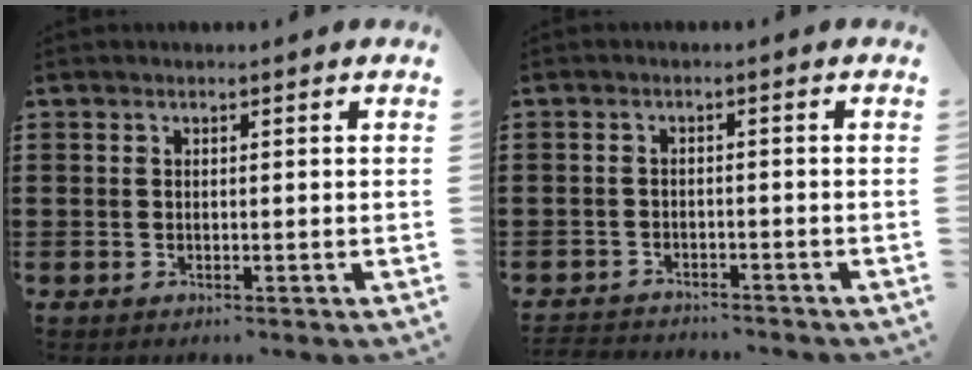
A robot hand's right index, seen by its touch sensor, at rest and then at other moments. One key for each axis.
{"total": 2.0, "fx": -2.0, "fy": 0.2, "fz": -0.3, "tx": -0.002, "ty": 0.000, "tz": -0.045}